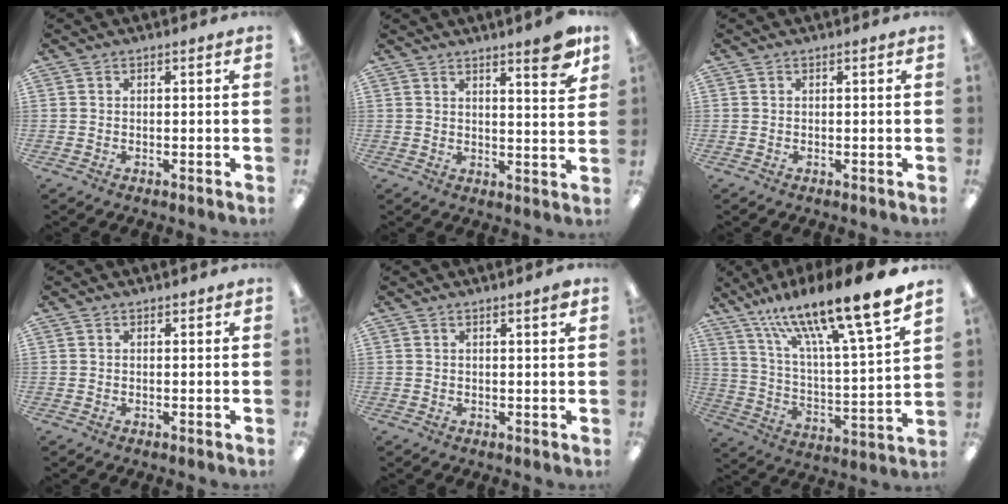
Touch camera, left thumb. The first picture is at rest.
{"total": 8.0, "force": [5.8, 1.4, 5.3], "torque": [-0.060, -0.037, 0.090]}
{"total": 0.0}
{"total": 0.6, "force": [0.5, 0.4, 0.1], "torque": [0.006, -0.003, 0.008]}
{"total": 1.8, "force": [1.4, 0.0, 1.1], "torque": [-0.016, -0.004, 0.022]}
{"total": 20.4, "force": [15.8, 2.6, 12.6], "torque": [-0.217, -0.107, 0.255]}